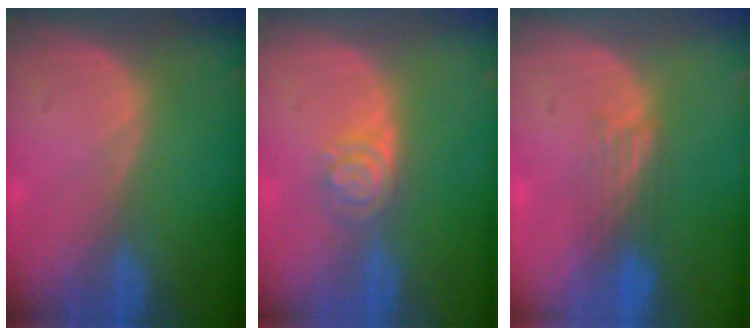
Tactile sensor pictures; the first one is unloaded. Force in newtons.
{"total": 4.0, "press": 3.6, "slide": 1.7}
{"total": 3.9, "press": 3.2, "slide": 2.2}